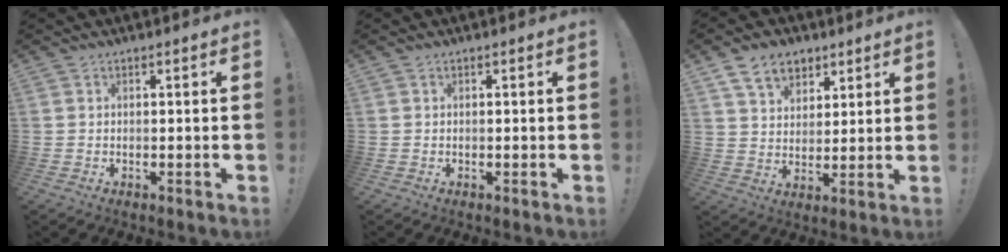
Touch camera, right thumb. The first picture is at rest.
{"total": 0.0}
{"total": 10.5, "force": [6.4, 7.2, 4.2], "torque": [-0.062, -0.030, 0.124]}